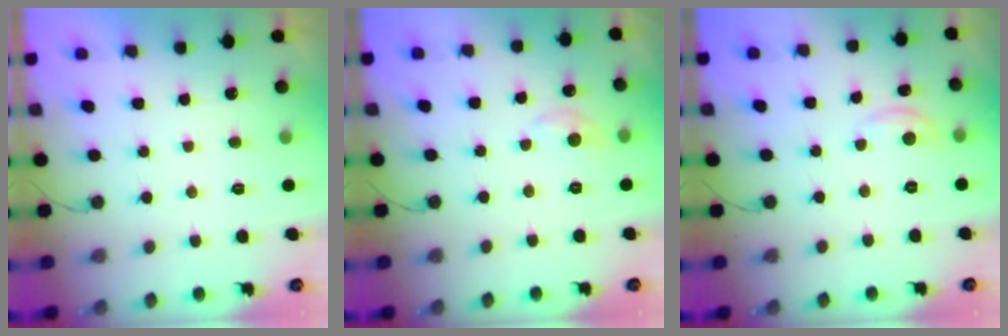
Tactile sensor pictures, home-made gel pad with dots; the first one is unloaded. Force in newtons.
{"total": 6.2, "press": 6.1, "slide": 0.9}
{"total": 2.9, "press": 2.8, "slide": 0.3}